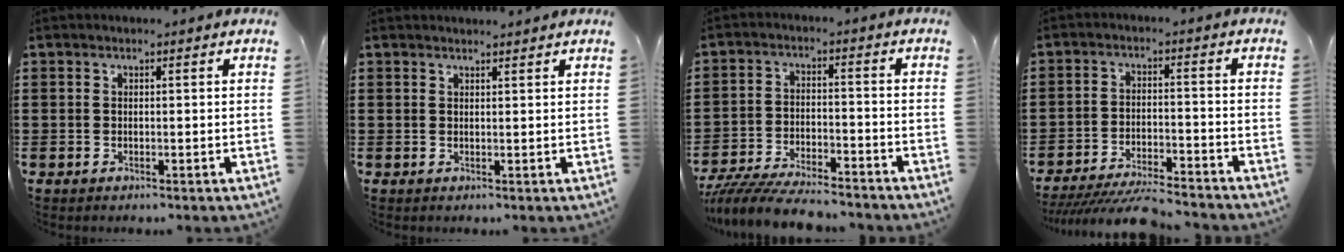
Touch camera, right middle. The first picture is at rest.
{"total": 1.2, "force": [1.2, -0.1, 0.0], "torque": [-0.003, -0.003, 0.023]}
{"total": 6.9, "force": [-6.6, 0.7, 1.9], "torque": [-0.044, 0.002, -0.131]}
{"total": 6.5, "force": [-6.1, 0.4, 2.0], "torque": [-0.033, 0.001, -0.118]}